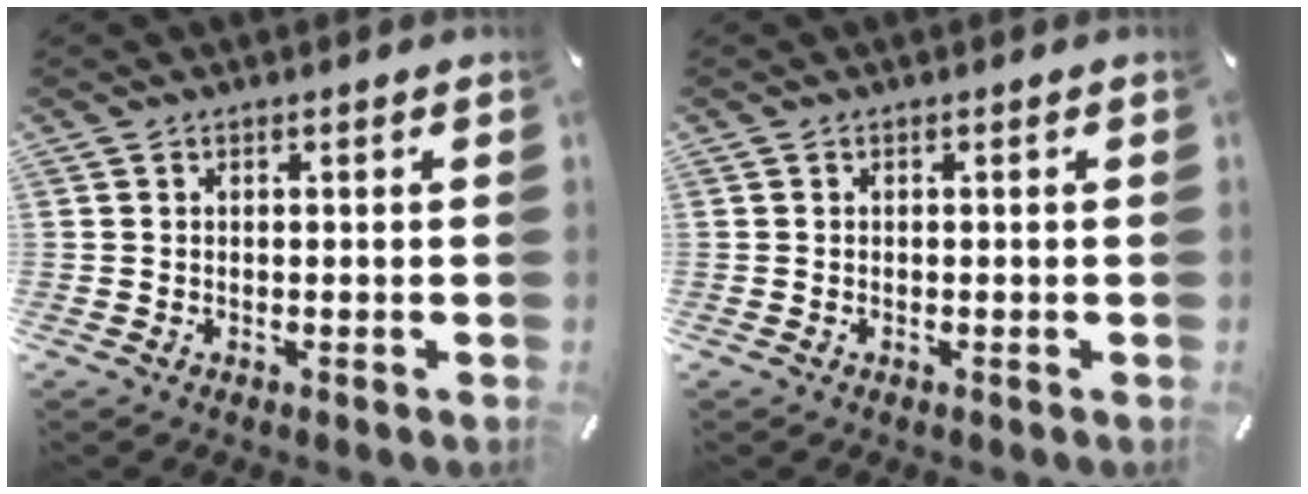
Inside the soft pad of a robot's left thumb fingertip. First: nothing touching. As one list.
[{"total": 0.0}]